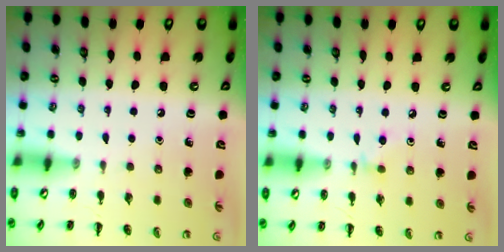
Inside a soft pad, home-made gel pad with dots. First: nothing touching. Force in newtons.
{"total": 2.6, "press": 2.4, "slide": 1.0}